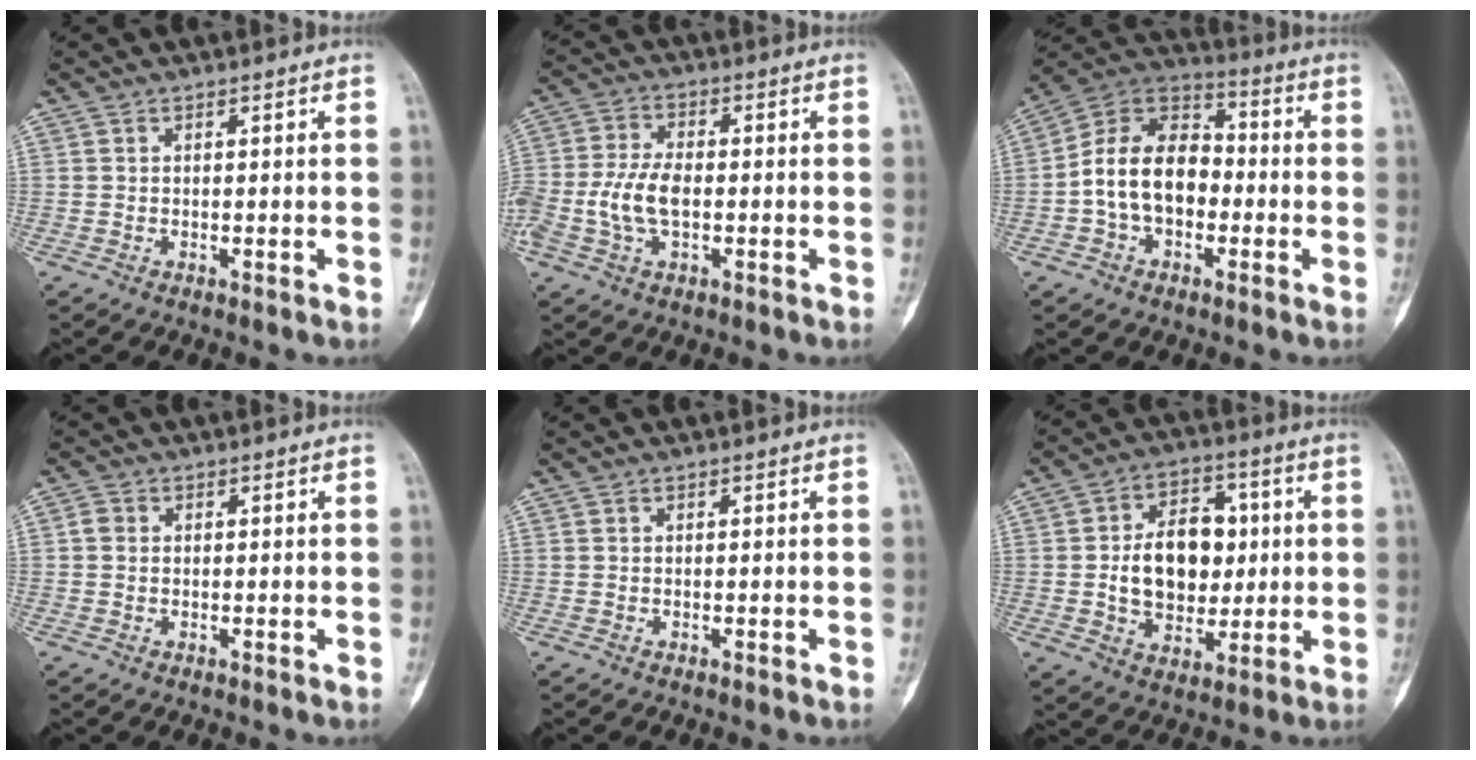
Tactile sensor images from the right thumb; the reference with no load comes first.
{"total": 8.4, "force": [-1.4, 4.8, 6.8], "torque": [-0.147, 0.015, -0.030]}
{"total": 14.3, "force": [-2.1, 9.9, 10.1], "torque": [-0.157, 0.043, -0.047]}
{"total": 1.8, "force": [0.2, 1.6, 0.9], "torque": [-0.011, 0.003, 0.002]}
{"total": 0.0}
{"total": 14.6, "force": [0.7, 10.3, 10.4], "torque": [-0.124, 0.012, 0.018]}